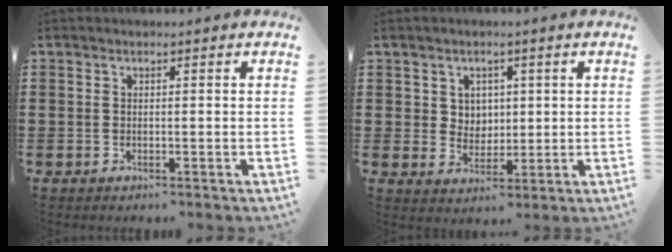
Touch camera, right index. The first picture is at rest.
{"total": 3.7, "force": [1.5, 3.3, 0.7], "torque": [-0.030, 0.014, 0.028]}